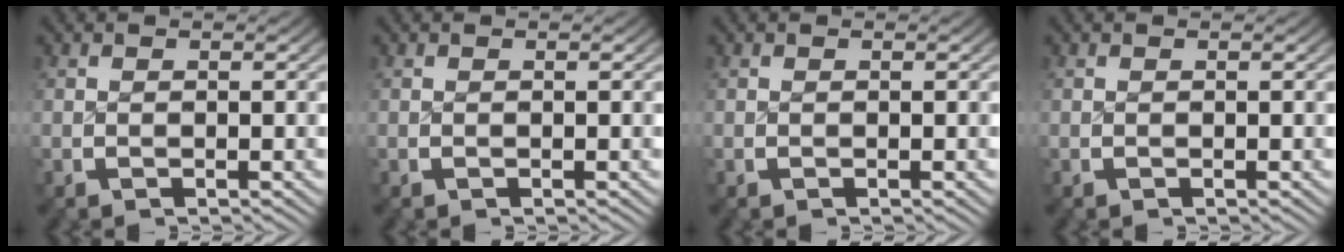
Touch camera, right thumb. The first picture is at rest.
{"total": 0.0}
{"total": 0.0}
{"total": 0.0}